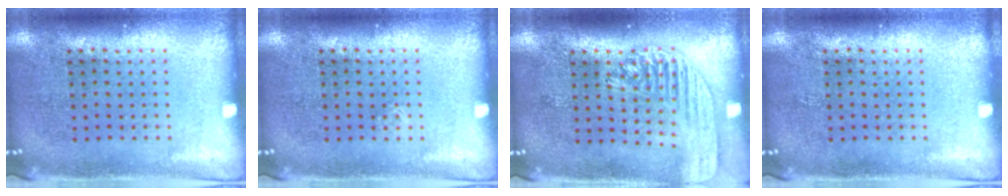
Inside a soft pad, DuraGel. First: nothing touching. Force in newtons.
{"total": 0.0}
{"total": 1.8, "press": 1.7, "slide": 0.7}
{"total": 0.0}